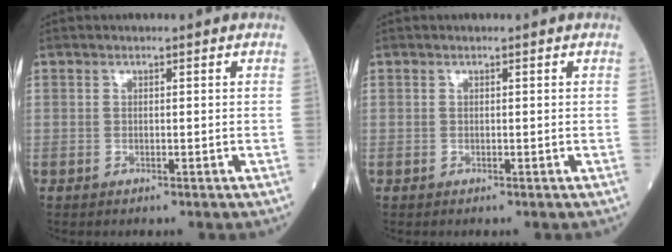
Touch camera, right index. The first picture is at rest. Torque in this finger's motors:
{"motor_torque": [-0.01, 0.11, -0.03, -0.01]}